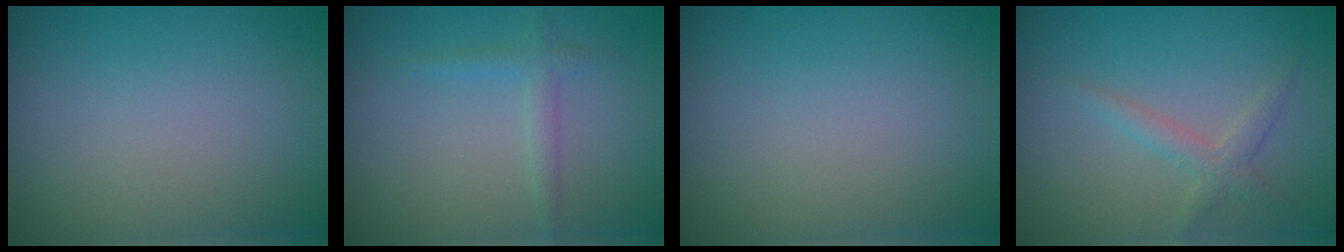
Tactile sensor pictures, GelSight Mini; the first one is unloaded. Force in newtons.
{"total": 1.3, "press": 1.3, "slide": 0.1}
{"total": 0.0}
{"total": 1.8, "press": 1.8, "slide": 0.1}